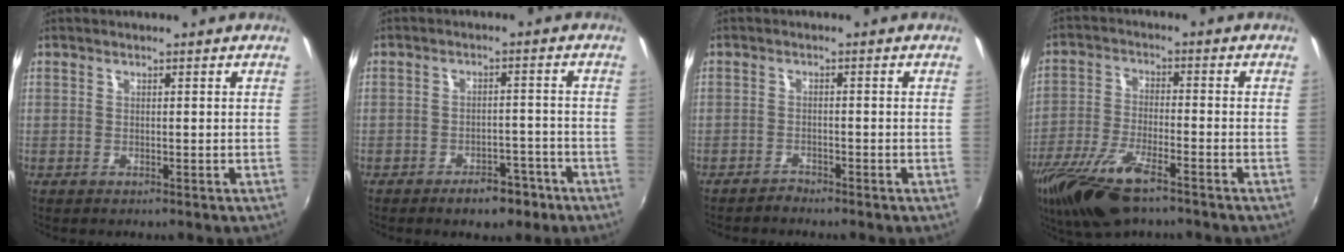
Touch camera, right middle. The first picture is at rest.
{"total": 6.0, "force": [-4.3, 2.9, 3.0], "torque": [-0.057, 0.012, -0.047]}
{"total": 1.7, "force": [-1.7, 0.3, 0.0], "torque": [-0.007, 0.000, -0.035]}
{"total": 14.5, "force": [-10.0, 4.1, 9.7], "torque": [-0.213, -0.041, -0.192]}